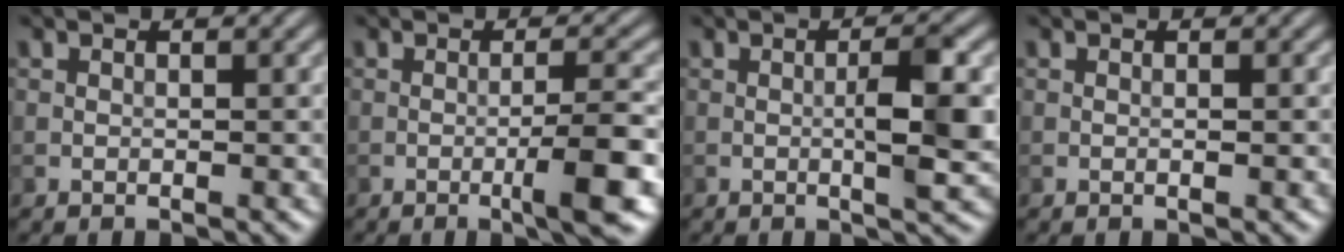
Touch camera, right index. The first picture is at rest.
{"total": 4.7, "force": [-1.2, 0.6, 4.4], "torque": [-0.063, 0.007, -0.024]}
{"total": 4.0, "force": [-0.1, 0.6, 4.0], "torque": [-0.065, 0.000, 0.000]}
{"total": 0.7, "force": [0.0, 0.1, 0.7], "torque": [-0.006, -0.005, 0.000]}